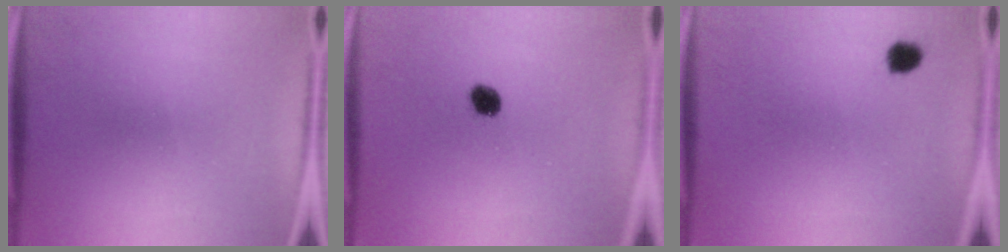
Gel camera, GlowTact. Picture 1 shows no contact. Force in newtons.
{"total": 3.5}
{"total": 2.4}